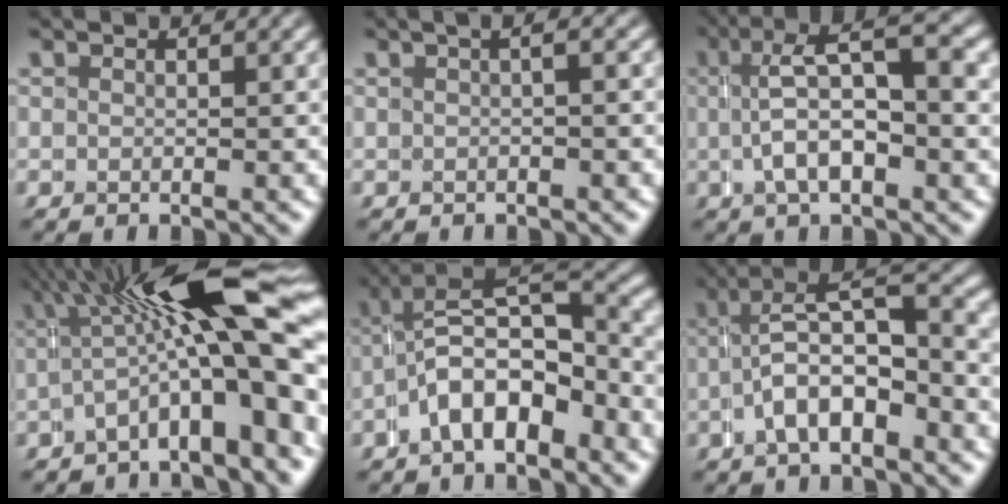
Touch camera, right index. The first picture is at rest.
{"total": 1.8, "force": [0.4, 0.9, 1.5], "torque": [-0.014, 0.018, -0.002]}
{"total": 5.9, "force": [1.0, 1.6, 5.6], "torque": [-0.082, 0.019, 0.011]}
{"total": 10.6, "force": [-0.7, 3.4, 10.0], "torque": [-0.168, -0.002, -0.002]}
{"total": 6.4, "force": [-1.2, 3.3, 5.4], "torque": [-0.076, 0.004, -0.022]}
{"total": 5.2, "force": [-0.7, 1.5, 5.0], "torque": [-0.076, 0.006, -0.012]}